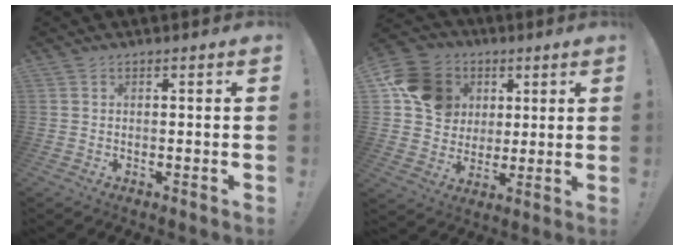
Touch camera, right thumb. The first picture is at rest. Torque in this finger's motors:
{"motor_torque": [1.50, 1.89, 0.59, -0.37, 0.07]}